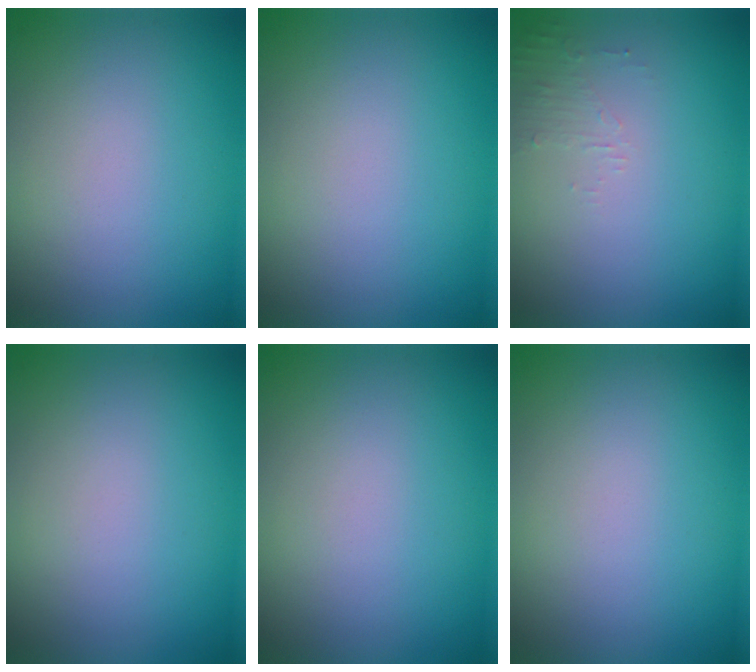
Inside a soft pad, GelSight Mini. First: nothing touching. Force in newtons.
{"total": 0.0}
{"total": 1.3, "press": 1.2, "slide": 0.3}
{"total": 0.0}
{"total": 0.0}
{"total": 0.0}